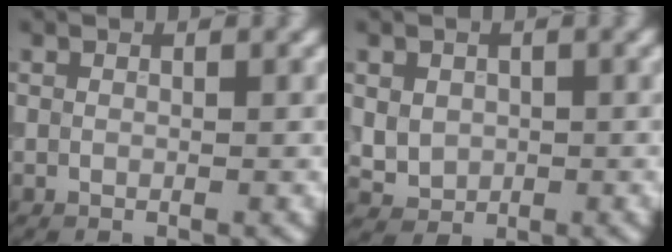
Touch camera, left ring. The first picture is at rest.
{"total": 2.8, "force": [0.2, 2.4, 1.3], "torque": [-0.027, -0.001, 0.009]}